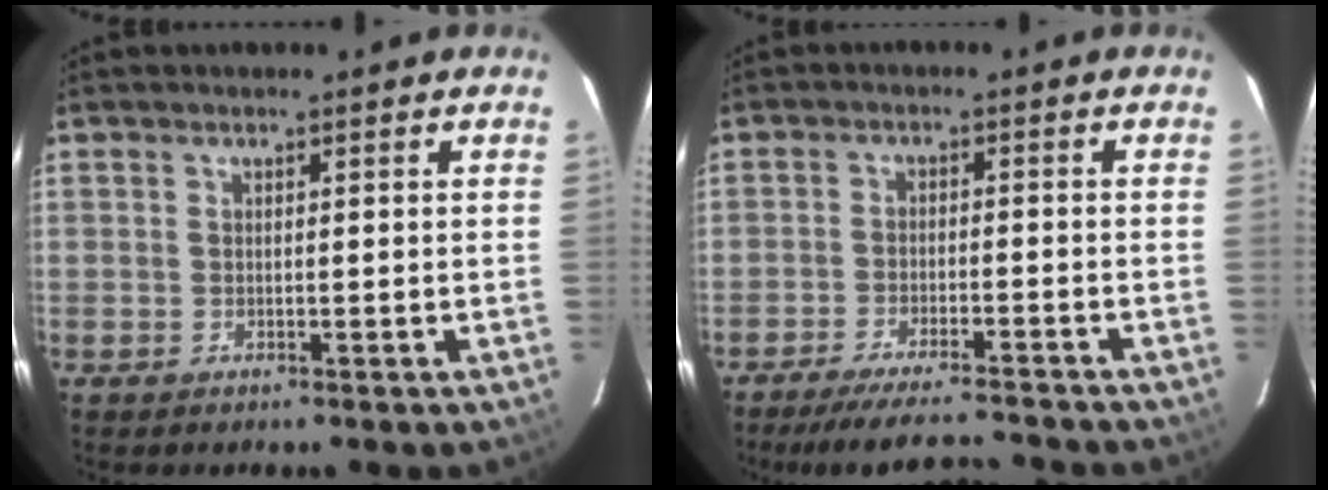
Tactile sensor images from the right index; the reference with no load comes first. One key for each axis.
{"total": 12.6, "fx": -11.4, "fy": 1.5, "fz": 5.0, "tx": -0.110, "ty": -0.009, "tz": -0.178}